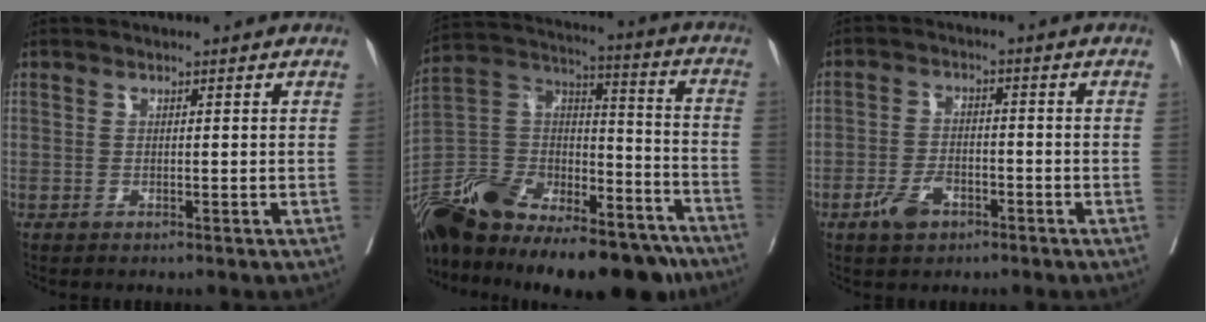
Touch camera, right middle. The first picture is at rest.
{"total": 34.6, "force": [-26.8, 12.8, 17.8], "torque": [-0.343, -0.021, -0.419]}
{"total": 4.7, "force": [-2.7, 2.5, 2.8], "torque": [-0.057, 0.001, -0.047]}